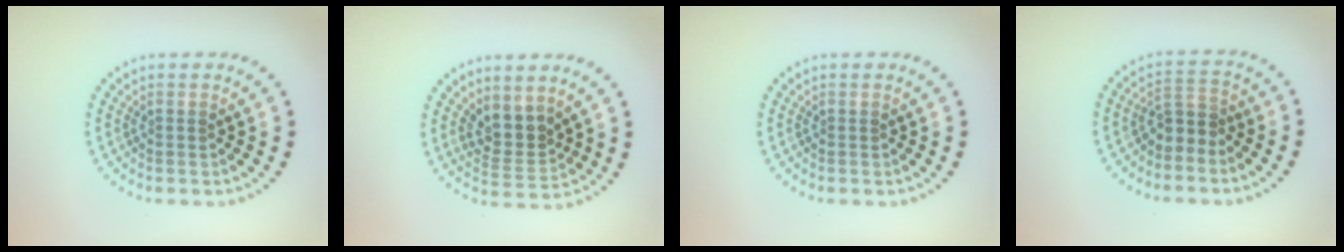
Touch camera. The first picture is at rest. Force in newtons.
{"total": 3.0, "press": 2.3, "slide": 1.8}
{"total": 0.0}
{"total": 2.0, "press": 1.5, "slide": 1.3}